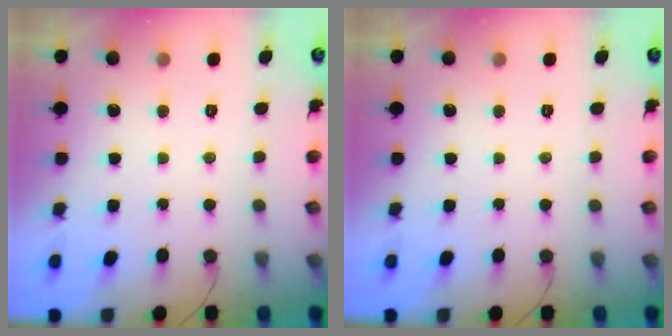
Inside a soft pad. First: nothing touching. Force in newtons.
{"total": 0.0}